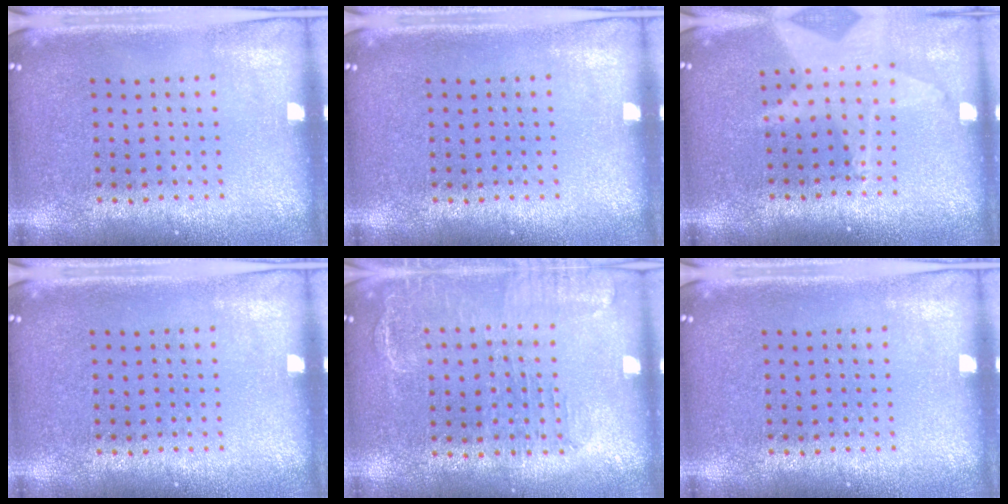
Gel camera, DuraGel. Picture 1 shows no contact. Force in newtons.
{"total": 0.0}
{"total": 2.0, "press": 1.6, "slide": 1.2}
{"total": 0.0}
{"total": 1.7, "press": 1.4, "slide": 0.8}
{"total": 0.0}